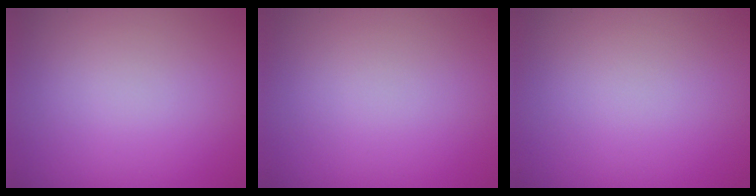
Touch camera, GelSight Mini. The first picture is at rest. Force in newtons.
{"total": 0.0}
{"total": 0.0}